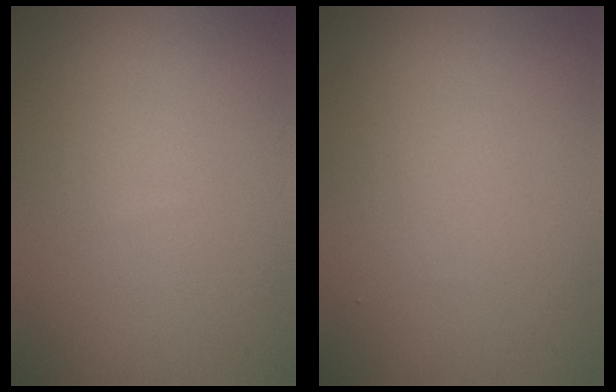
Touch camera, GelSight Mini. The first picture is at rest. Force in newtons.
{"total": 0.0}